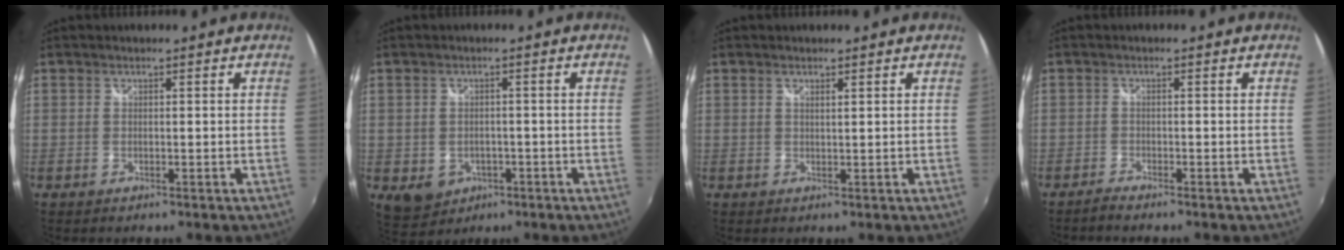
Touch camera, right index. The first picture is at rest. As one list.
[{"total": 6.3, "force": [-2.4, 5.1, 2.9], "torque": [-0.068, -0.011, -0.021]}, {"total": 1.0, "force": [0.8, 0.0, 0.6], "torque": [-0.010, 0.000, 0.012]}, {"total": 1.6, "force": [-1.5, -0.1, 0.5], "torque": [-0.018, -0.005, -0.029]}]